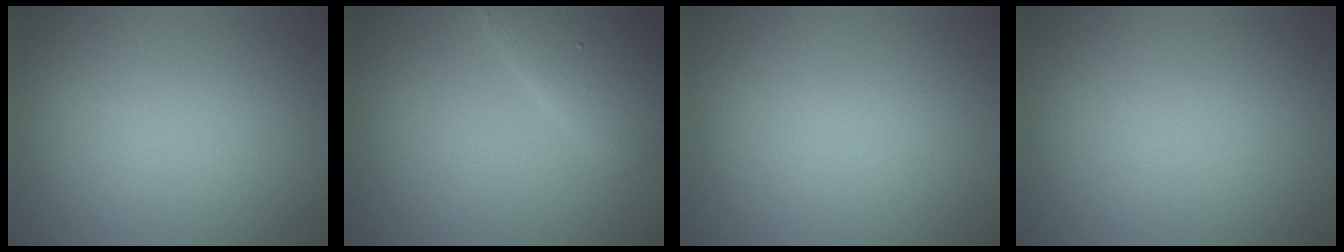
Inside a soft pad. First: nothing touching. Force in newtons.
{"total": 3.9, "press": 3.9, "slide": 0.1}
{"total": 0.0}
{"total": 0.0}